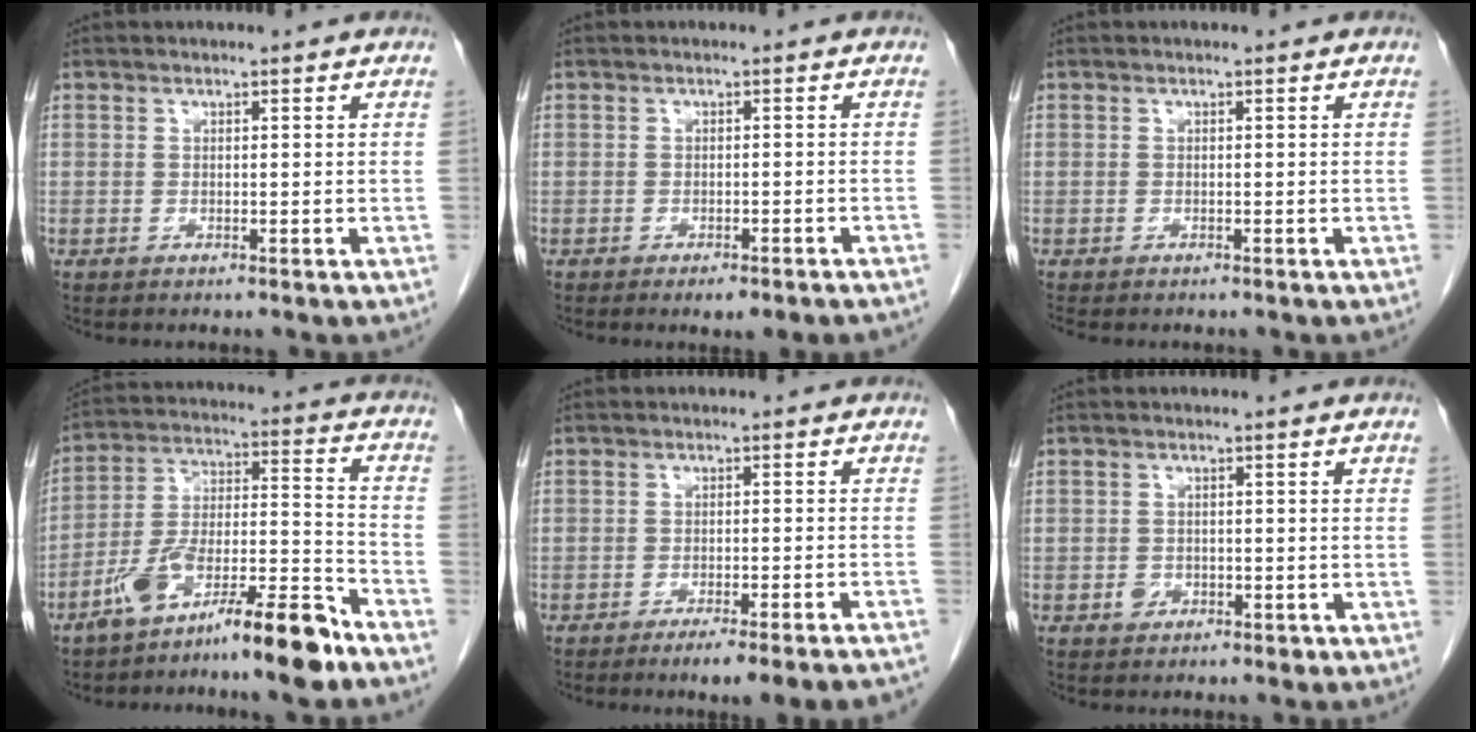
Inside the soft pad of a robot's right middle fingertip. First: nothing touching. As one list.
[{"total": 4.4, "force": [-3.4, 0.8, 2.6], "torque": [-0.025, -0.005, -0.039]}, {"total": 1.6, "force": [-1.4, 0.5, 0.6], "torque": [-0.015, -0.005, -0.019]}, {"total": 14.2, "force": [-10.2, 1.2, 9.8], "torque": [-0.180, 0.014, -0.179]}, {"total": 9.8, "force": [-8.1, -0.3, 5.6], "torque": [-0.048, -0.011, -0.108]}, {"total": 1.9, "force": [-0.7, 1.5, 0.8], "torque": [-0.007, 0.006, -0.006]}]